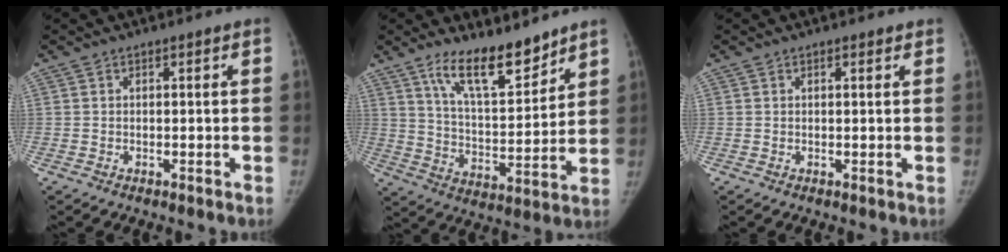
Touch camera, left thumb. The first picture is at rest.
{"total": 13.3, "force": [10.1, 4.2, 7.5], "torque": [-0.094, -0.074, 0.182]}
{"total": 0.9, "force": [0.6, 0.3, 0.6], "torque": [-0.009, -0.002, 0.008]}